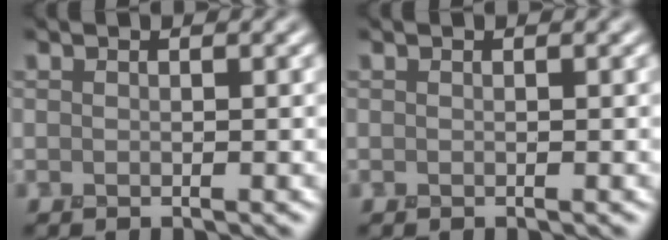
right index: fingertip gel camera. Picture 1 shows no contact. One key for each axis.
{"total": 0.0}